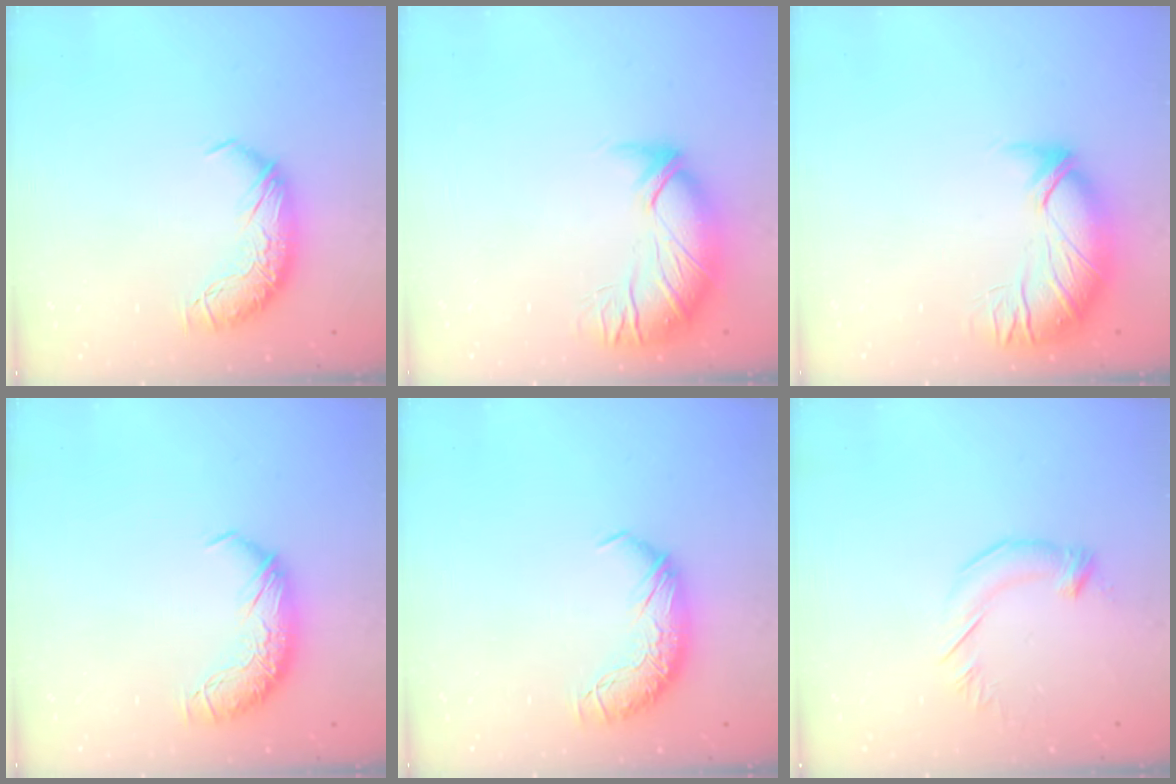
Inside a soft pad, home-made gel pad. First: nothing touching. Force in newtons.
{"total": 2.7, "press": 1.2, "slide": 2.4}
{"total": 2.7, "press": 1.1, "slide": 2.4}
{"total": 0.0}
{"total": 0.0}
{"total": 2.9, "press": 2.9, "slide": 0.5}